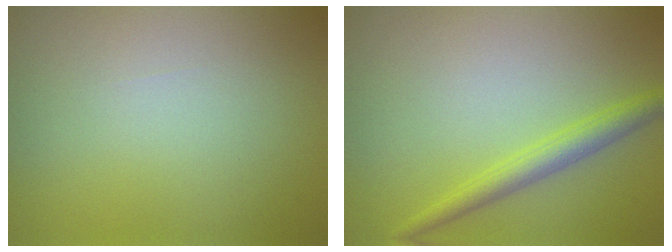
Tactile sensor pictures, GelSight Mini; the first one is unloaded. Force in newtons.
{"total": 2.7, "press": 2.7, "slide": 0.2}